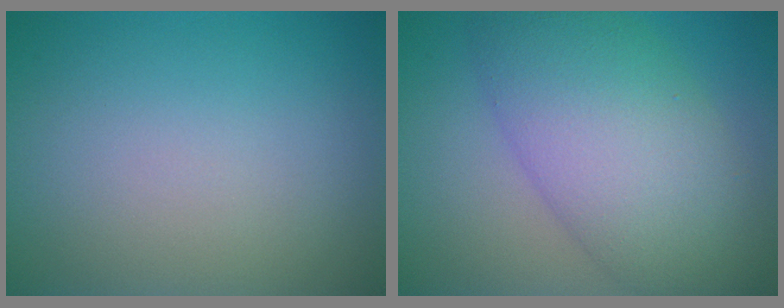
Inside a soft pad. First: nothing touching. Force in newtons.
{"total": 9.9, "press": 9.9, "slide": 0.1}